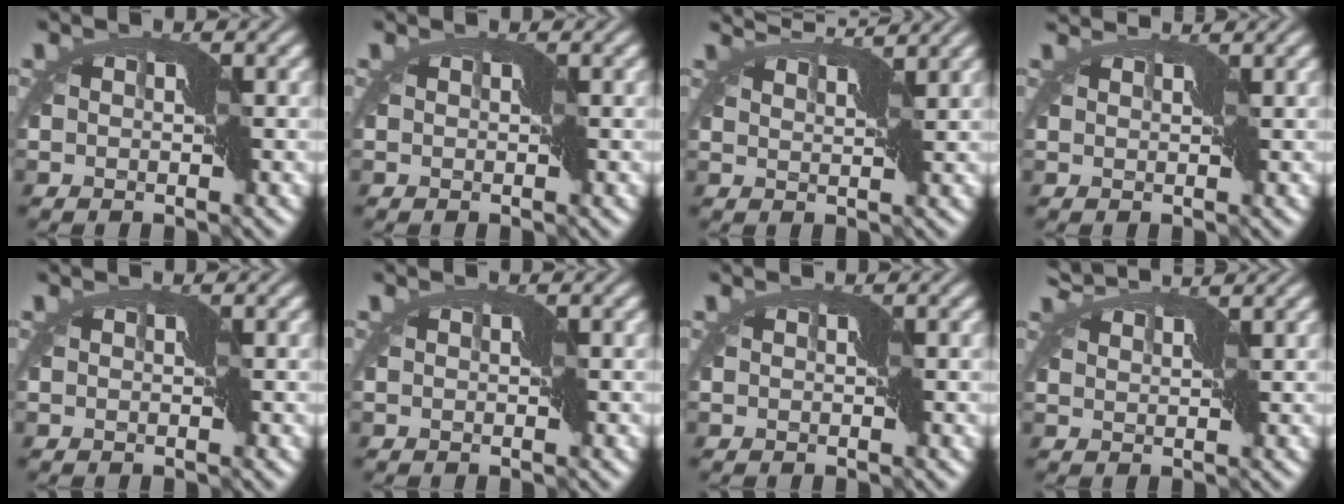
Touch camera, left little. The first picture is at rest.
{"total": 0.0}
{"total": 4.6, "force": [4.2, 0.6, 1.8], "torque": [-0.037, 0.015, 0.051]}
{"total": 2.0, "force": [1.6, 0.8, 0.9], "torque": [-0.026, 0.011, 0.023]}
{"total": 0.0}
{"total": 0.0}
{"total": 0.0}
{"total": 3.1, "force": [3.1, 0.1, 0.7], "torque": [-0.030, 0.014, 0.049]}